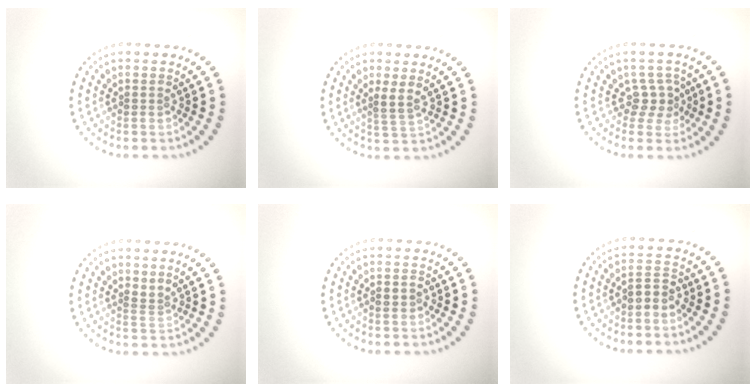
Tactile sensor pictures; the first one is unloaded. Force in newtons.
{"total": 1.6, "press": 1.2, "slide": 1.1}
{"total": 2.0, "press": 1.6, "slide": 1.3}
{"total": 0.9, "press": 0.3, "slide": 0.8}
{"total": 1.1, "press": 1.0, "slide": 0.4}
{"total": 1.9, "press": 1.8, "slide": 0.7}